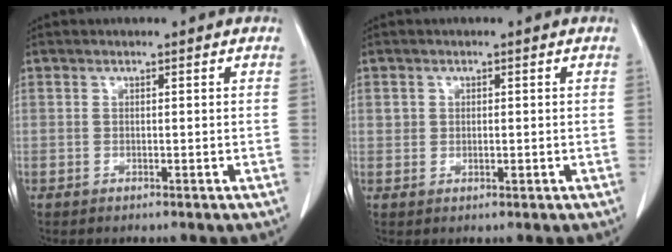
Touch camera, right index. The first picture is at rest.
{"total": 1.5, "force": [0.2, 1.3, 0.7], "torque": [-0.015, 0.001, 0.005]}